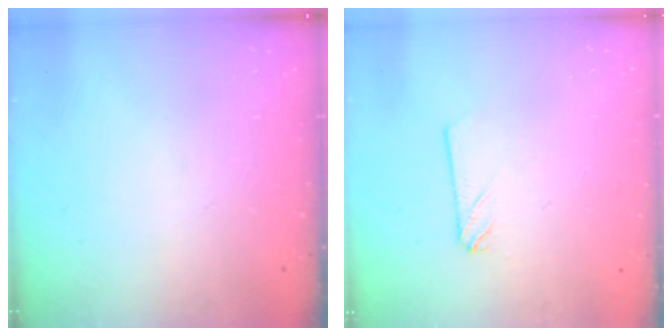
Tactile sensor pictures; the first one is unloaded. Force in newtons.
{"total": 2.4, "press": 2.4, "slide": 0.2}